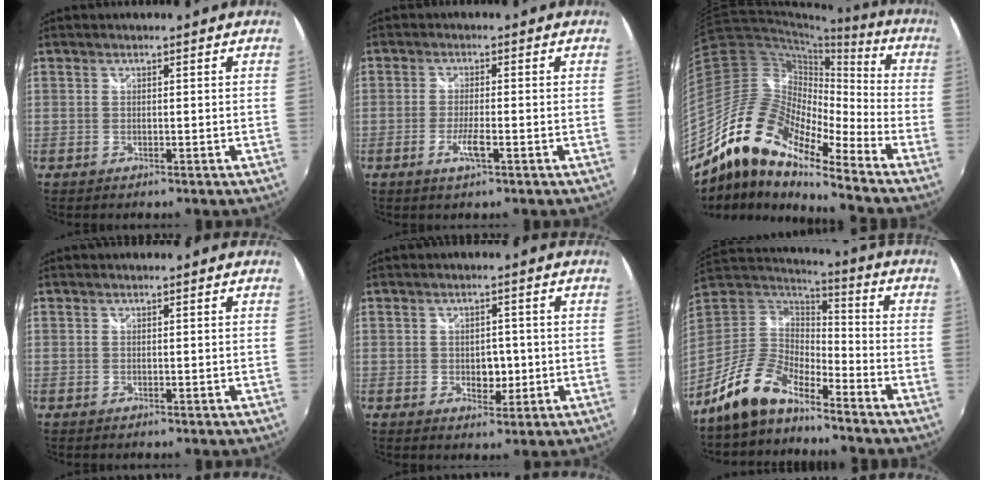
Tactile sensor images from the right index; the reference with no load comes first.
{"total": 3.7, "force": [-1.7, 0.4, 3.3], "torque": [-0.070, -0.006, -0.034]}
{"total": 16.5, "force": [-11.7, 4.5, 10.8], "torque": [-0.170, -0.006, -0.237]}
{"total": 0.0}
{"total": 4.1, "force": [-0.6, 3.0, 2.8], "torque": [-0.043, -0.001, -0.007]}
{"total": 12.6, "force": [-9.6, 4.6, 6.7], "torque": [-0.148, 0.007, -0.187]}